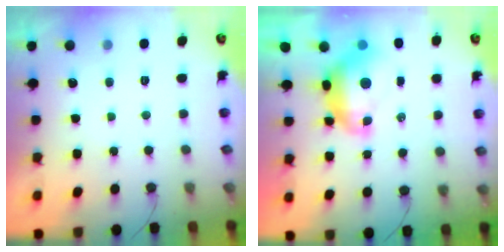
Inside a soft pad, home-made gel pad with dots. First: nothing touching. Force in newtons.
{"total": 9.1, "press": 9.0, "slide": 1.0}